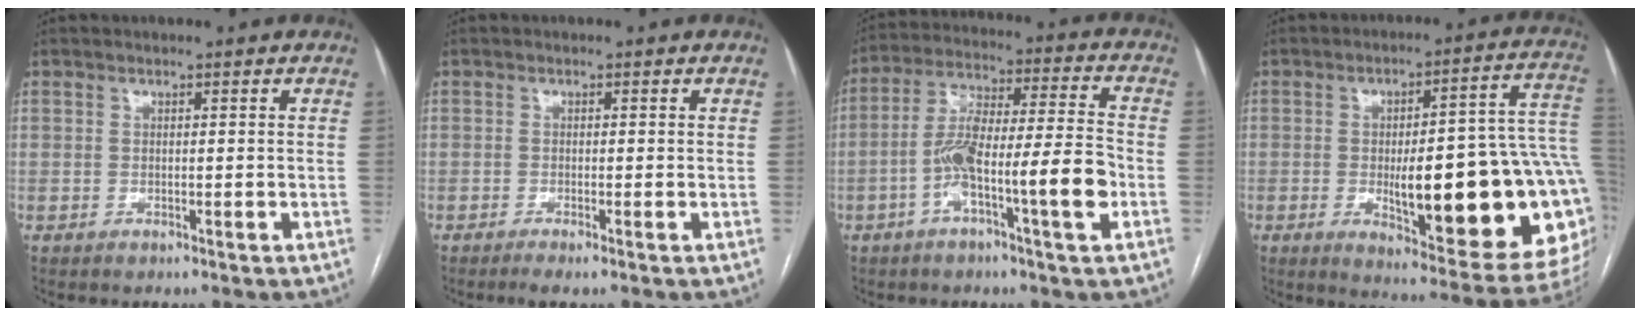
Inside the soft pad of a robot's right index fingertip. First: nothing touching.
{"total": 1.8, "force": [-1.0, 0.0, 1.4], "torque": [-0.027, -0.004, -0.019]}
{"total": 13.7, "force": [-4.3, 1.2, 13.0], "torque": [-0.229, 0.018, -0.076]}
{"total": 27.5, "force": [-3.2, 5.6, 26.8], "torque": [-0.257, 0.011, -0.033]}